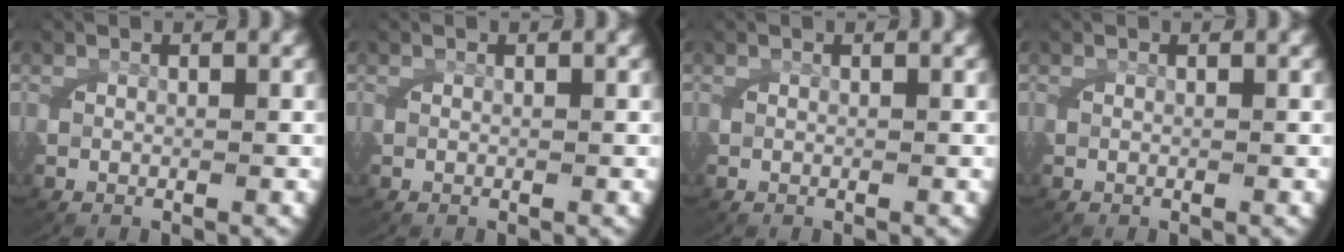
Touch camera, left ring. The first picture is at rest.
{"total": 0.0}
{"total": 0.0}
{"total": 0.0}